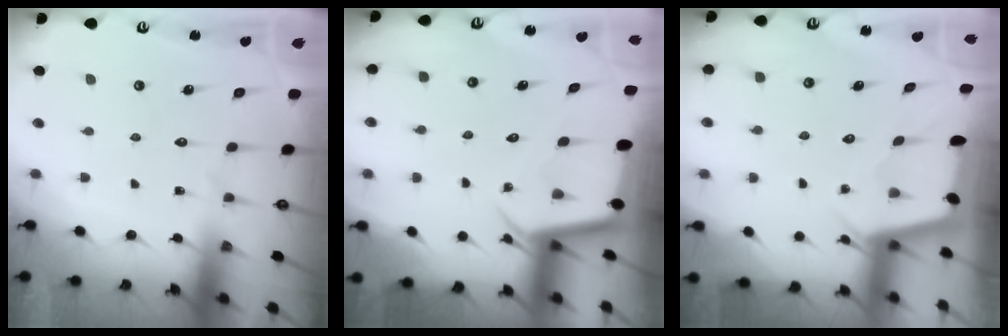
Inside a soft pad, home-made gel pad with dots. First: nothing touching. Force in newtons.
{"total": 3.0, "press": 3.0, "slide": 0.1}
{"total": 2.2, "press": 2.2, "slide": 0.3}